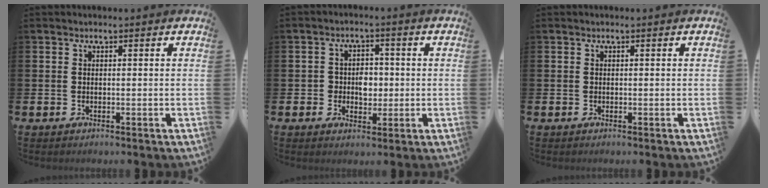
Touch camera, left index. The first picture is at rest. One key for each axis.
{"total": 3.5, "fx": -0.2, "fy": 3.0, "fz": 1.8, "tx": -0.027, "ty": 0.004, "tz": -0.014}
{"total": 0.0}